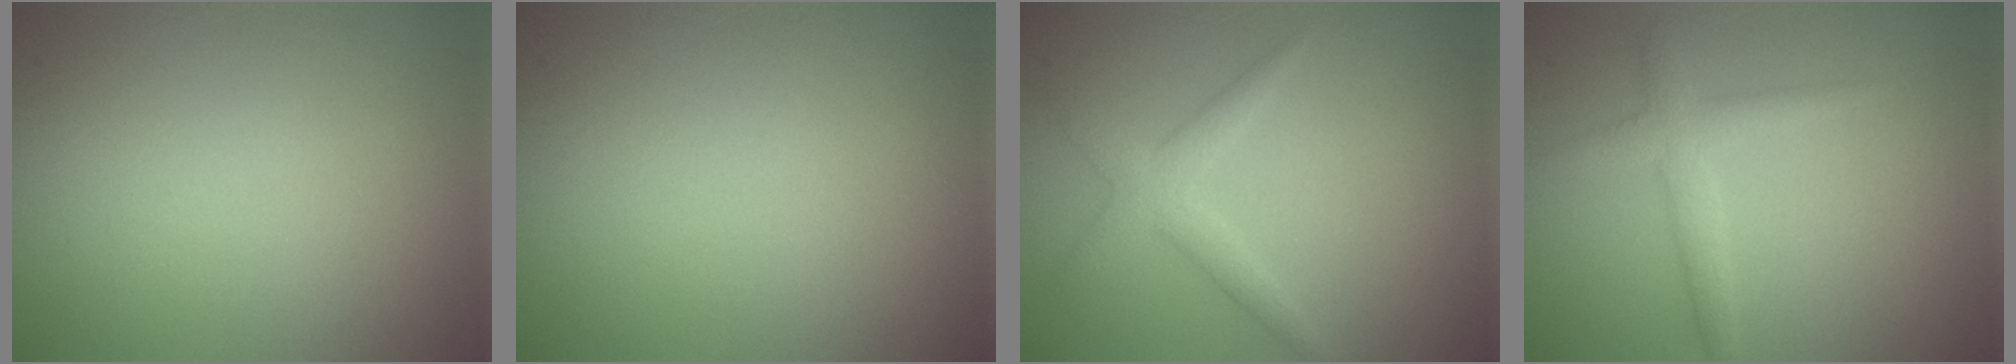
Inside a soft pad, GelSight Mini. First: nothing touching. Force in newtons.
{"total": 0.0}
{"total": 2.4, "press": 2.4, "slide": 0.0}
{"total": 2.3, "press": 2.3, "slide": 0.1}